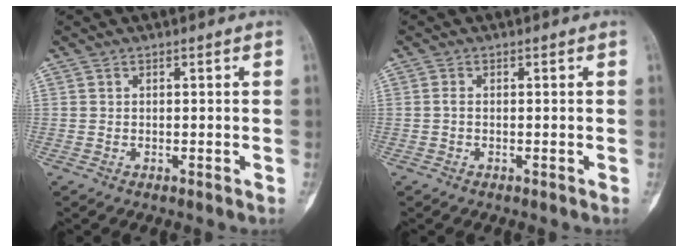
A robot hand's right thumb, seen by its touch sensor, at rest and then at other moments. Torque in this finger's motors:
{"motor_torque": [-0.08, -0.10, 0.15, -0.15, -0.03]}